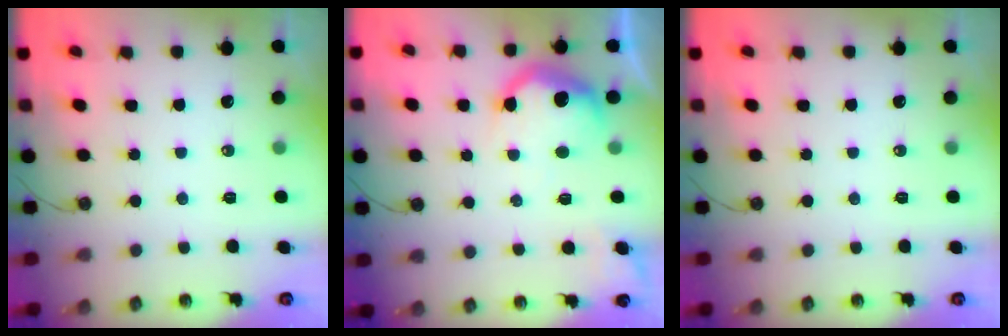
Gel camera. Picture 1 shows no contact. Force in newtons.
{"total": 15.4, "press": 15.3, "slide": 1.1}
{"total": 0.0}